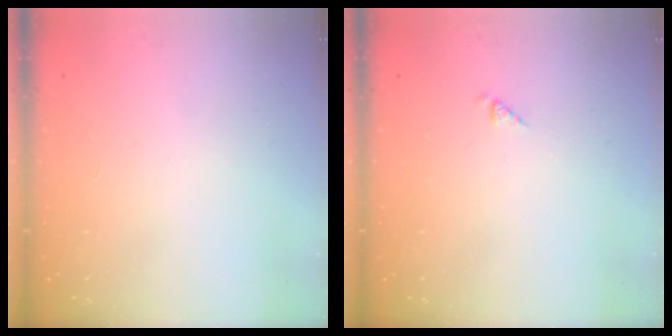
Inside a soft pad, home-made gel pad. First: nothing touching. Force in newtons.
{"total": 0.8, "press": 0.8, "slide": 0.2}